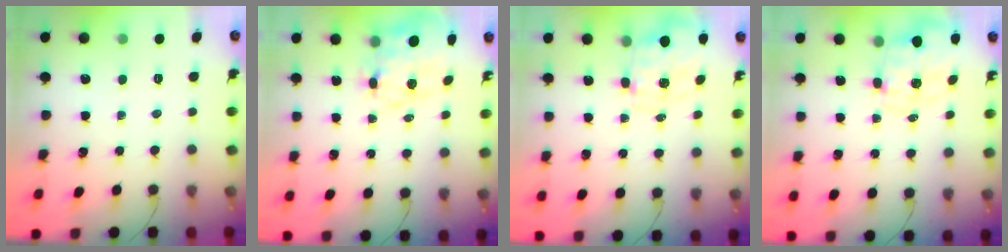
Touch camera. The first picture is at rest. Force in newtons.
{"total": 14.6, "press": 14.2, "slide": 3.5}
{"total": 2.9, "press": 2.7, "slide": 1.1}
{"total": 2.9, "press": 2.7, "slide": 1.0}